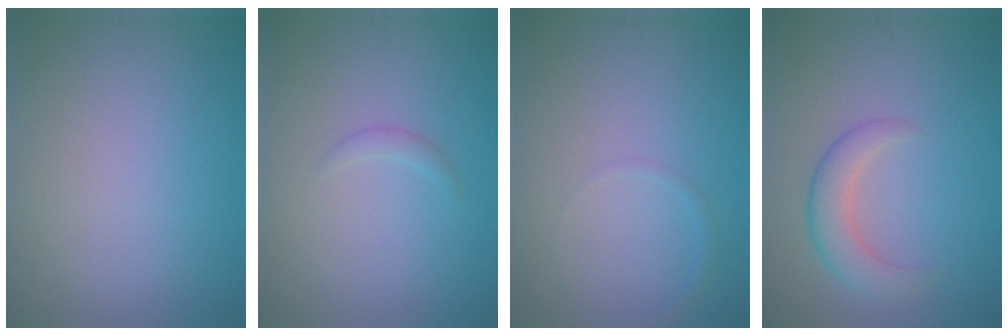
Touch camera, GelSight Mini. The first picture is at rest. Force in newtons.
{"total": 0.8, "press": 0.8, "slide": 0.1}
{"total": 0.7, "press": 0.7, "slide": 0.1}
{"total": 3.3, "press": 3.3, "slide": 0.2}